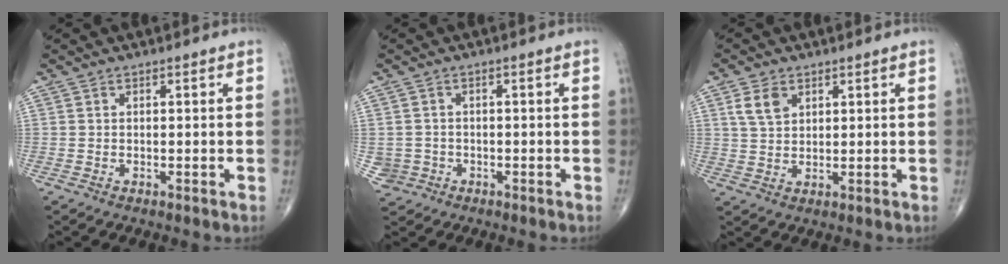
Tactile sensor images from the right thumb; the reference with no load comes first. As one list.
[{"total": 3.0, "force": [-0.7, 2.9, 0.1], "torque": [0.008, 0.008, -0.009]}, {"total": 4.9, "force": [2.3, 3.1, 2.9], "torque": [-0.045, -0.006, 0.049]}]